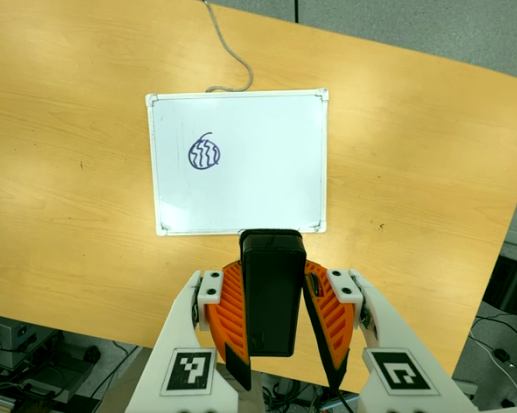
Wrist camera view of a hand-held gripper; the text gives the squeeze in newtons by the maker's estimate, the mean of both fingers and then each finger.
{"total": 6.2, "left": 4.9, "right": 7.5}